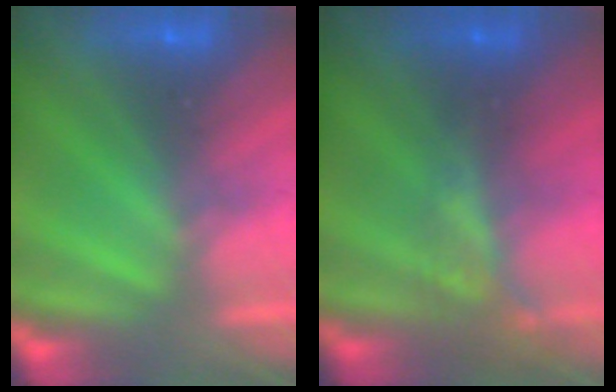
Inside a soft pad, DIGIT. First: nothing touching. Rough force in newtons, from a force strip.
{"total": 2.1}